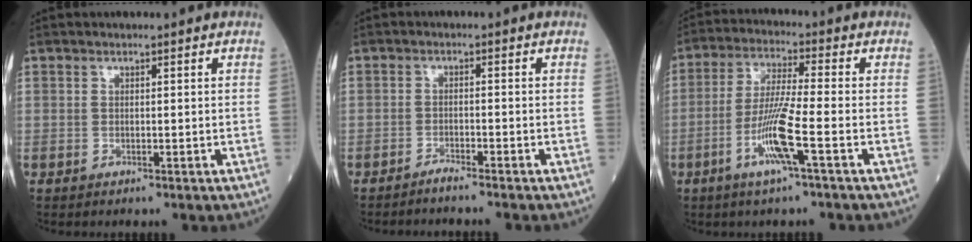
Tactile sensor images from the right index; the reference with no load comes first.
{"total": 2.2, "force": [-2.1, -0.5, 0.6], "torque": [-0.010, 0.000, -0.036]}
{"total": 8.7, "force": [-3.4, -0.4, 8.0], "torque": [-0.159, -0.007, -0.071]}